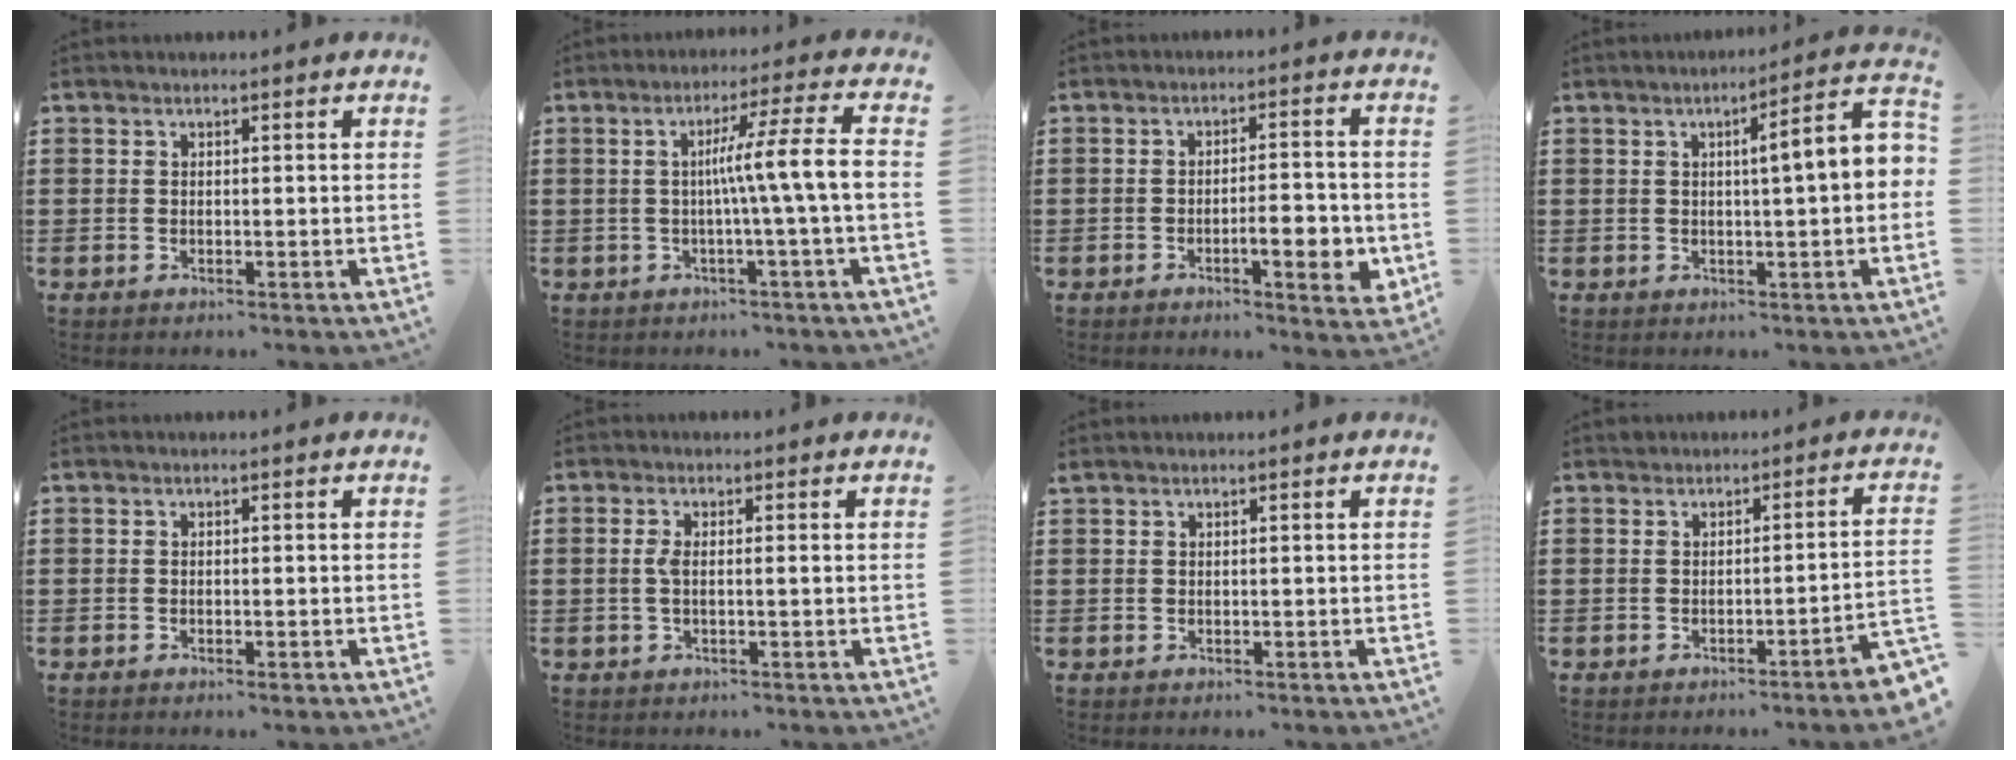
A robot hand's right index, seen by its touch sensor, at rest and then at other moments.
{"total": 8.2, "force": [-0.6, -1.1, 8.1], "torque": [-0.138, -0.008, -0.023]}
{"total": 6.0, "force": [-2.0, 1.6, 5.5], "torque": [-0.073, -0.006, -0.037]}
{"total": 5.6, "force": [0.4, 0.3, 5.6], "torque": [-0.086, -0.011, -0.003]}
{"total": 0.6, "force": [-0.3, 0.1, 0.5], "torque": [-0.012, -0.007, -0.004]}
{"total": 2.0, "force": [-0.1, 0.4, 2.0], "torque": [-0.046, -0.003, -0.005]}
{"total": 0.0}
{"total": 1.7, "force": [-1.3, -0.3, 1.1], "torque": [-0.021, 0.000, -0.027]}